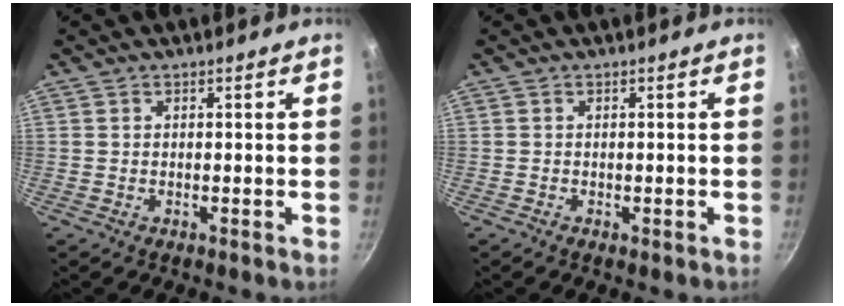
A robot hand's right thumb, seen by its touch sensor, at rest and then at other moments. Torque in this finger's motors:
{"motor_torque": [-0.34, -0.20, -0.47, 0.13, -0.07]}